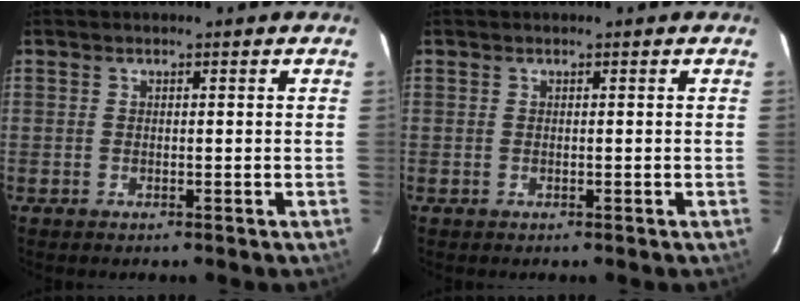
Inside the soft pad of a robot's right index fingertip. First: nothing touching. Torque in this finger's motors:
{"motor_torque": [0.00, 0.00, 0.00, 0.01]}